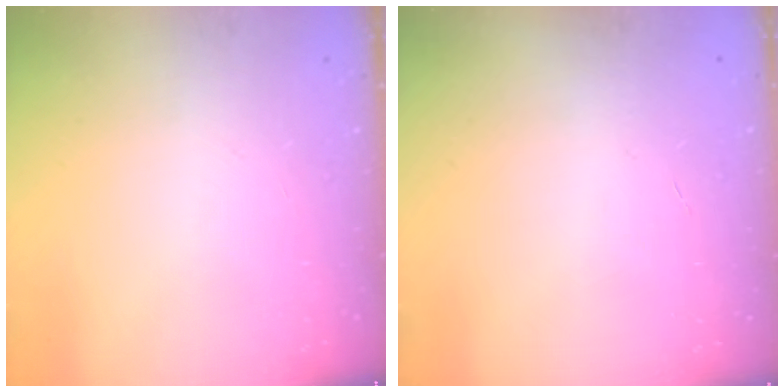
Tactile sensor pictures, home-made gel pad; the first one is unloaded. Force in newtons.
{"total": 0.6, "press": 0.6, "slide": 0.2}